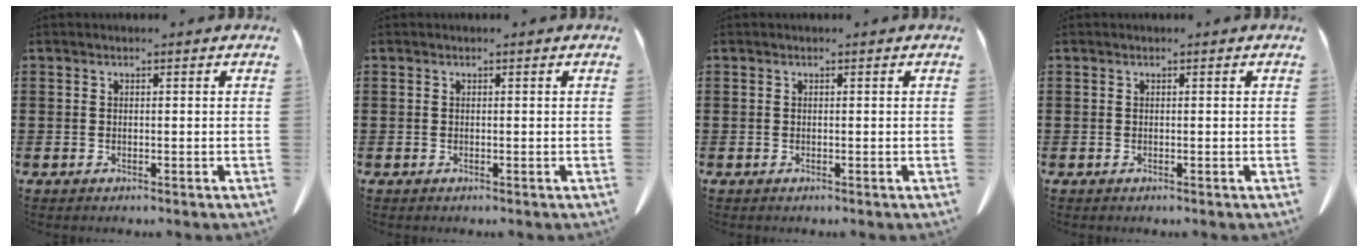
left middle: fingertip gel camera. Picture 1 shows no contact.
{"total": 0.0}
{"total": 0.0}
{"total": 0.0}